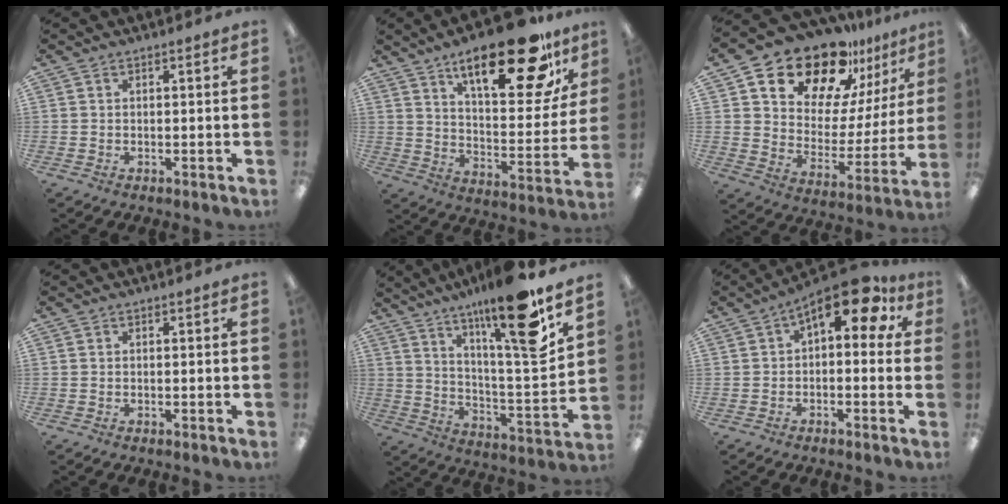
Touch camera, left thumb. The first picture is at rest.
{"total": 23.7, "force": [15.6, 8.2, 15.9], "torque": [-0.224, -0.096, 0.248]}
{"total": 20.1, "force": [16.3, 9.1, 7.3], "torque": [-0.133, -0.121, 0.290]}
{"total": 0.0}
{"total": 18.6, "force": [13.9, 1.5, 12.3], "torque": [-0.210, -0.094, 0.216]}
{"total": 12.4, "force": [5.8, 5.2, 9.6], "torque": [-0.132, -0.032, 0.092]}